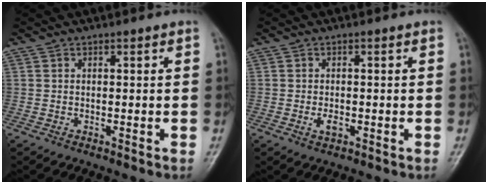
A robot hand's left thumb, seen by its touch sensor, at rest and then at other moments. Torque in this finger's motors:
{"motor_torque": [-0.04, 0.07, 0.06, 0.01, 0.00]}